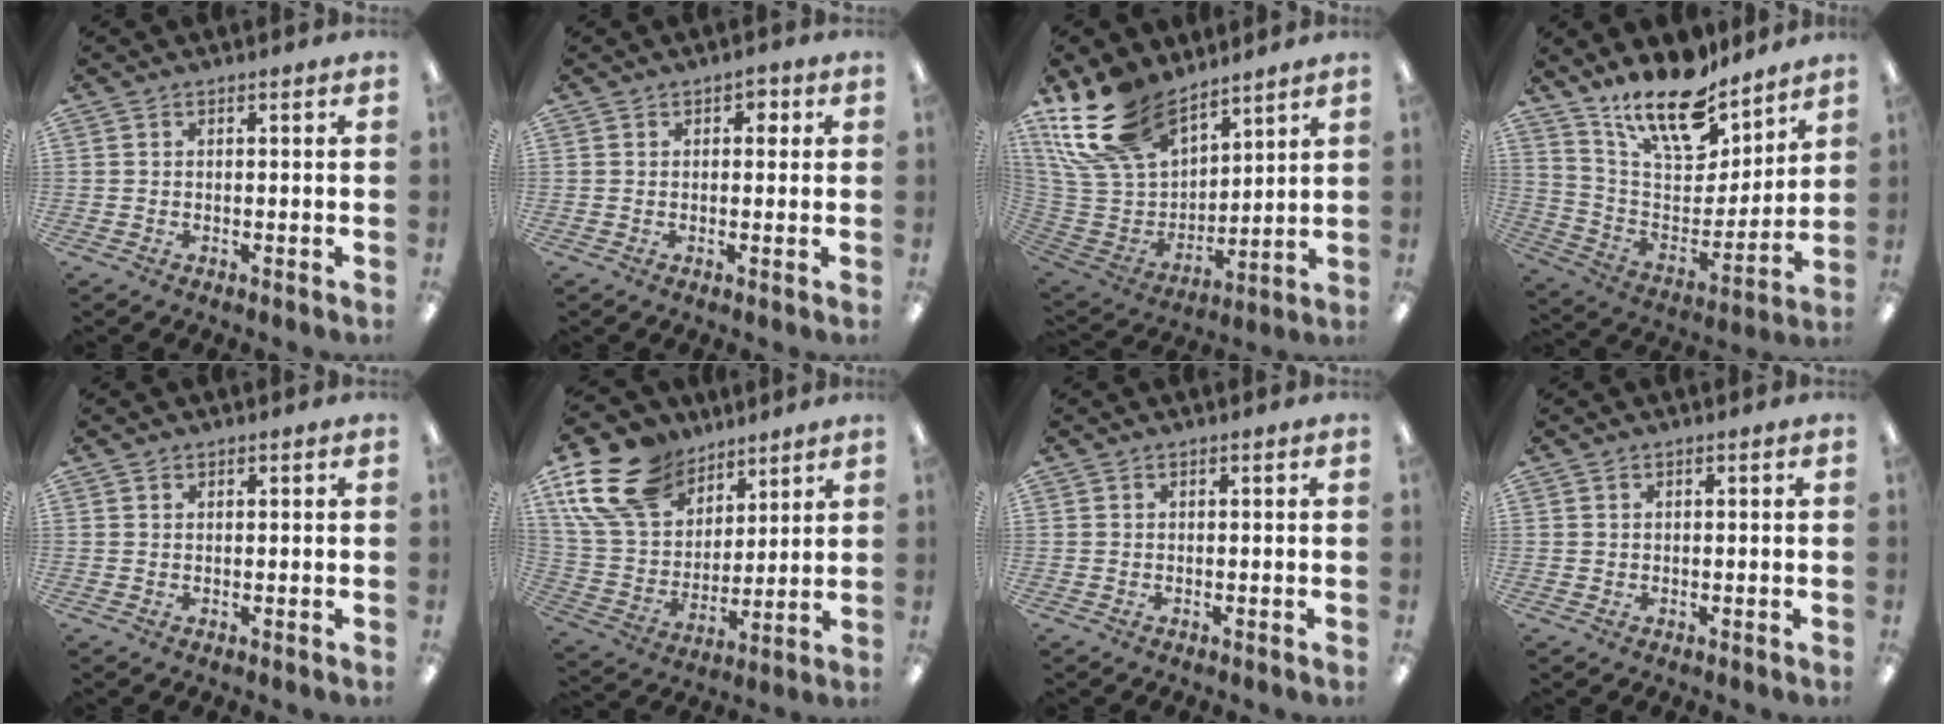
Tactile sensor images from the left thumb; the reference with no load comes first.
{"total": 1.9, "force": [0.7, 1.3, 1.2], "torque": [-0.010, -0.001, 0.008]}
{"total": 20.8, "force": [14.9, 10.7, 9.8], "torque": [-0.229, -0.075, 0.278]}
{"total": 18.2, "force": [14.8, 6.7, 8.3], "torque": [-0.161, -0.100, 0.263]}
{"total": 0.6, "force": [0.4, 0.4, 0.1], "torque": [-0.002, 0.002, 0.007]}
{"total": 18.4, "force": [11.9, 11.5, 8.0], "torque": [-0.187, -0.056, 0.228]}
{"total": 0.0}
{"total": 0.6, "force": [0.2, 0.6, 0.0], "torque": [0.002, 0.005, 0.003]}